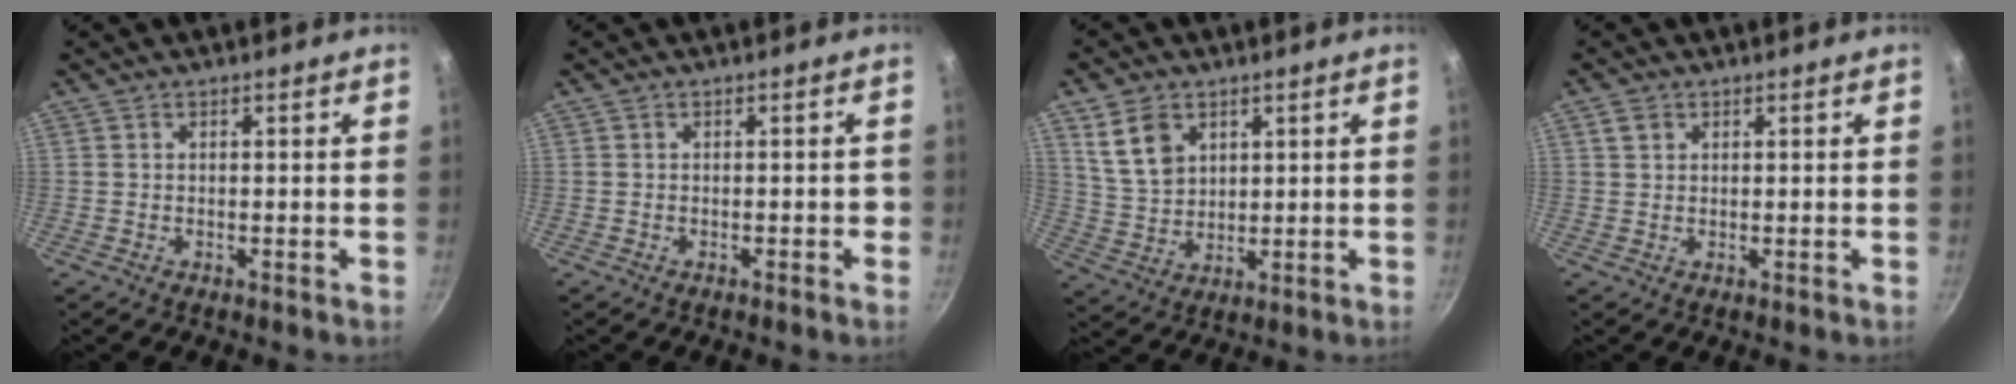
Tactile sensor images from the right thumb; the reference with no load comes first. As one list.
[{"total": 1.1, "force": [-0.4, 0.6, 0.7], "torque": [-0.001, 0.009, -0.006]}, {"total": 8.2, "force": [3.5, 6.3, 3.8], "torque": [-0.047, -0.013, 0.079]}, {"total": 1.8, "force": [0.8, 1.4, 0.8], "torque": [-0.009, 0.002, 0.014]}]